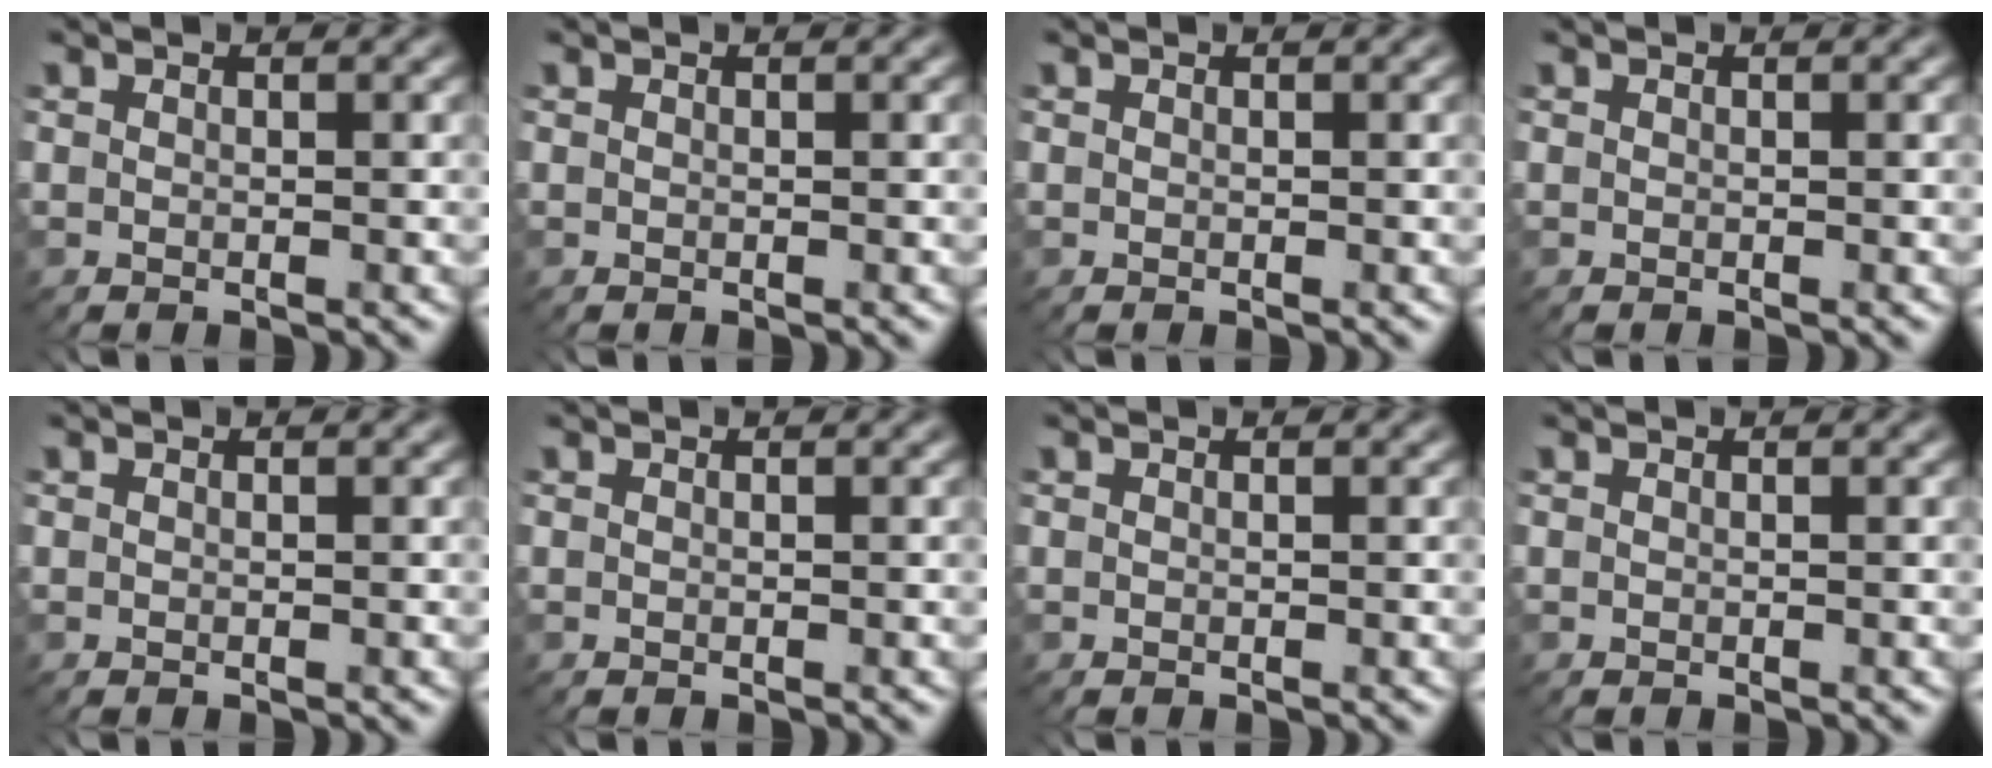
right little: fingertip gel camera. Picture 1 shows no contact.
{"total": 0.0}
{"total": 0.0}
{"total": 0.0}
{"total": 0.0}
{"total": 0.0}
{"total": 0.0}
{"total": 0.0}